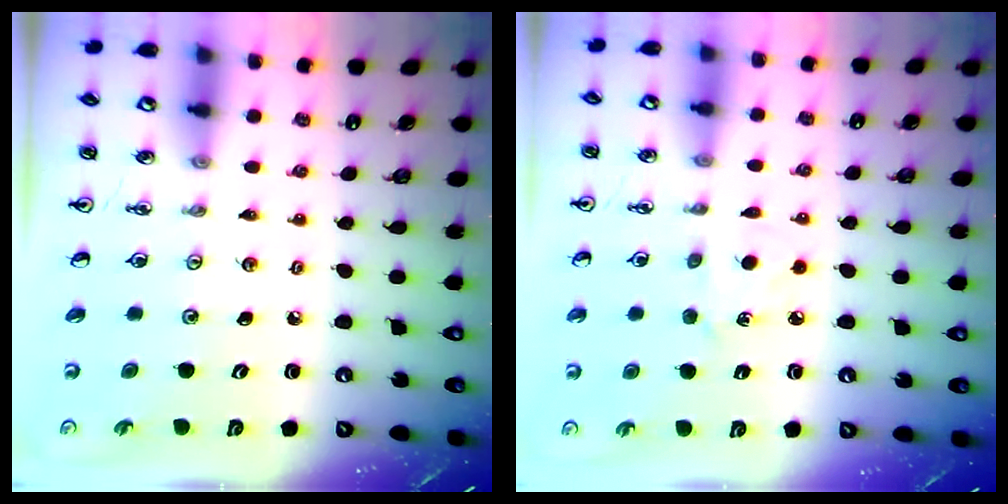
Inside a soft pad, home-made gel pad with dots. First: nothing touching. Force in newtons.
{"total": 4.2, "press": 4.2, "slide": 0.5}